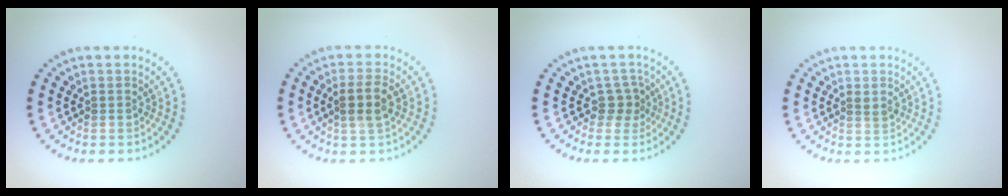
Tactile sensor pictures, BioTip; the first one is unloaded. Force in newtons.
{"total": 2.6, "press": 2.5, "slide": 0.9}
{"total": 2.0, "press": 1.4, "slide": 1.4}
{"total": 1.0, "press": 0.9, "slide": 0.4}